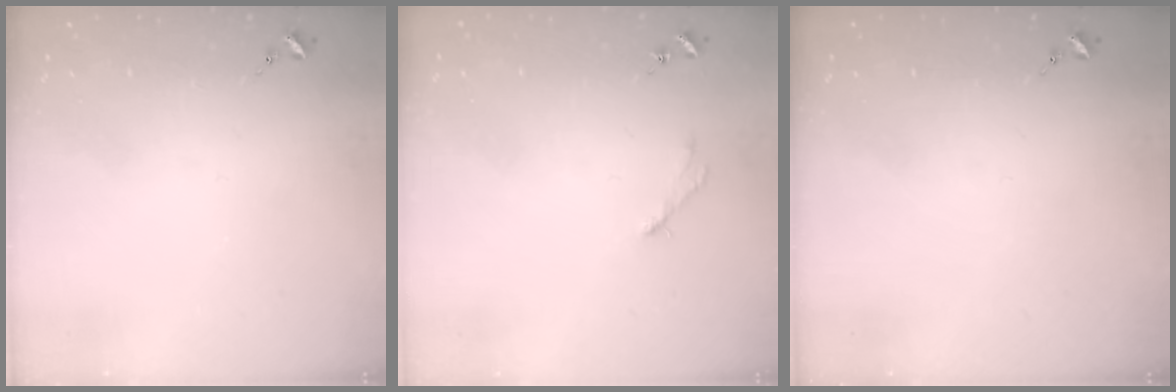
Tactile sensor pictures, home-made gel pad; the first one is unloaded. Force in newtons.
{"total": 2.5, "press": 2.5, "slide": 0.3}
{"total": 0.0}